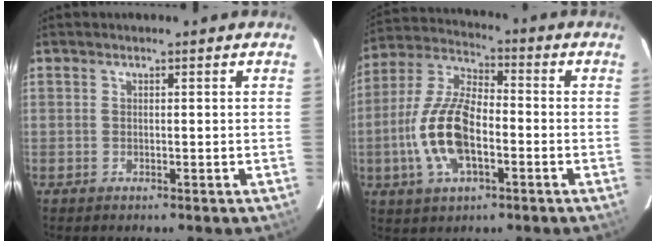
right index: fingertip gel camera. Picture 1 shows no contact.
{"total": 14.2, "force": [-3.7, 6.4, 12.2], "torque": [-0.261, 0.004, -0.072]}